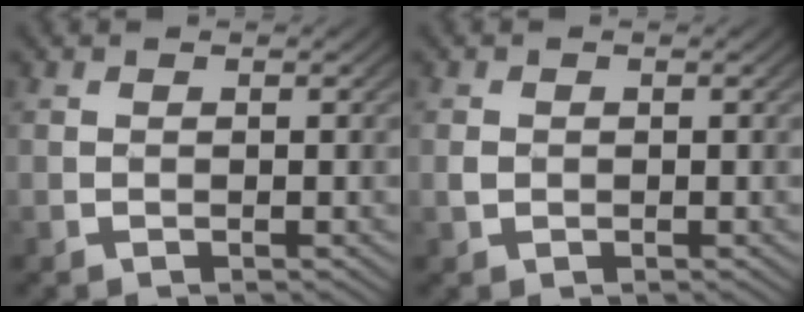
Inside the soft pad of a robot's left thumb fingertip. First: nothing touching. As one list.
[{"total": 1.0, "force": [-0.2, 0.9, 0.3], "torque": [-0.019, -0.001, -0.007]}]